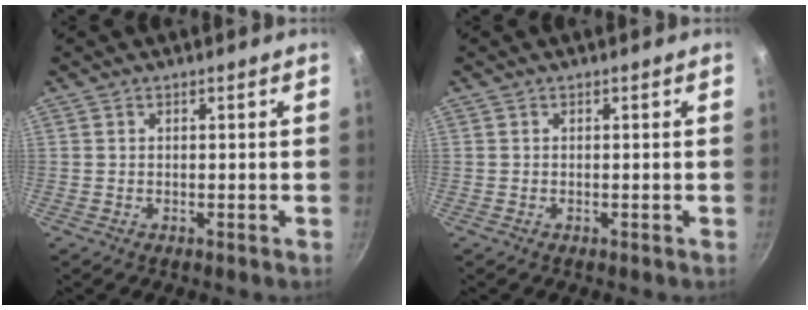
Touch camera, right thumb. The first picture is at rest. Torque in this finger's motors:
{"motor_torque": [-0.01, -0.16, -0.34, 0.36, -0.02]}